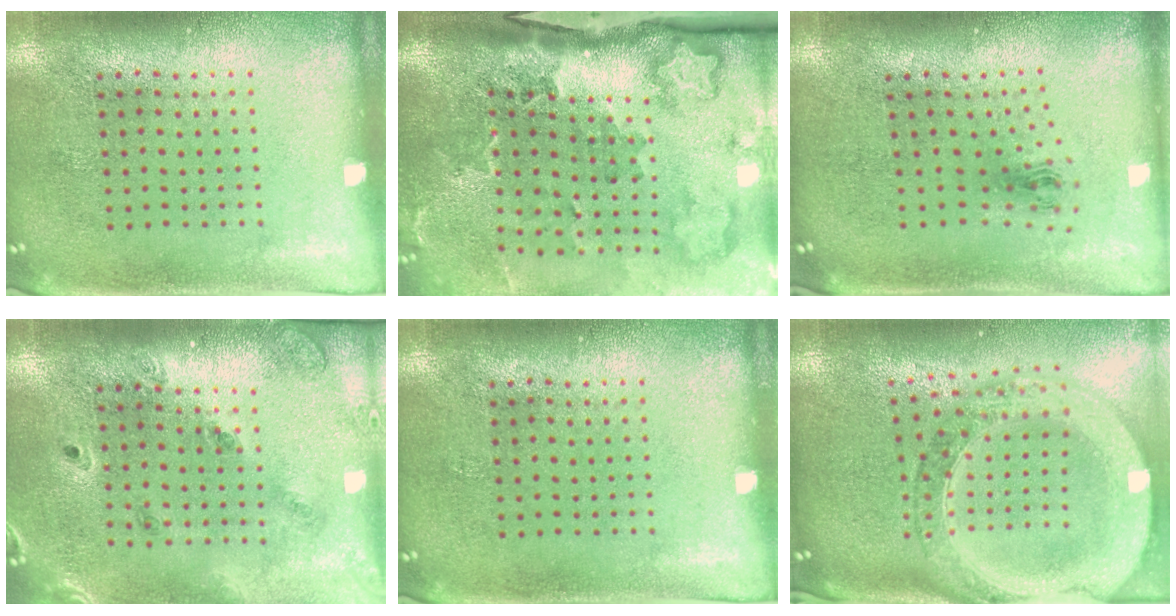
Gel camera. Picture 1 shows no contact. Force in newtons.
{"total": 3.8, "press": 2.4, "slide": 2.9}
{"total": 1.0, "press": 0.4, "slide": 0.9}
{"total": 1.4, "press": 1.3, "slide": 0.3}
{"total": 0.0}
{"total": 2.9, "press": 2.4, "slide": 1.5}